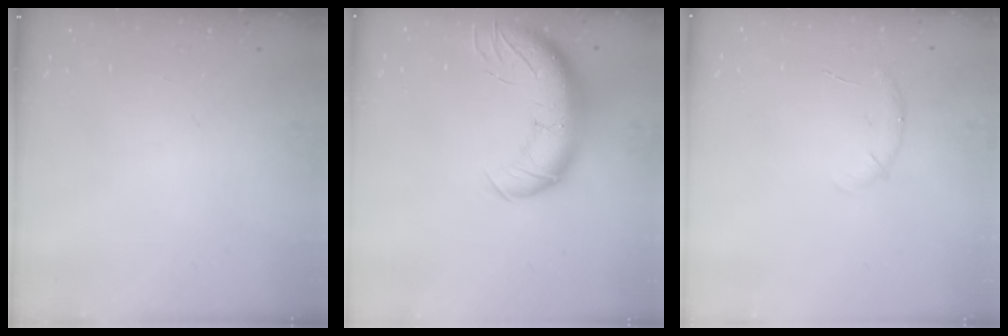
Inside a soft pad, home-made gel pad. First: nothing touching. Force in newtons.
{"total": 15.2, "press": 14.7, "slide": 3.6}
{"total": 6.9, "press": 6.7, "slide": 1.8}